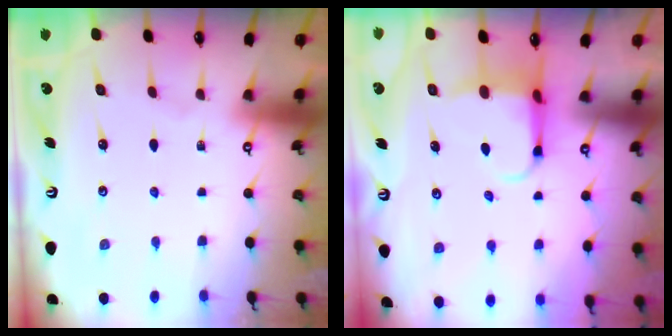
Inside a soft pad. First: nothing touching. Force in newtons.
{"total": 4.5, "press": 4.3, "slide": 1.3}